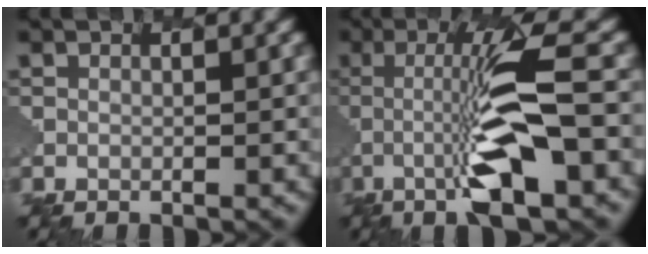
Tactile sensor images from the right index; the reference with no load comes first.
{"total": 6.1, "force": [-1.2, 0.5, 5.9], "torque": [-0.132, 0.018, -0.050]}